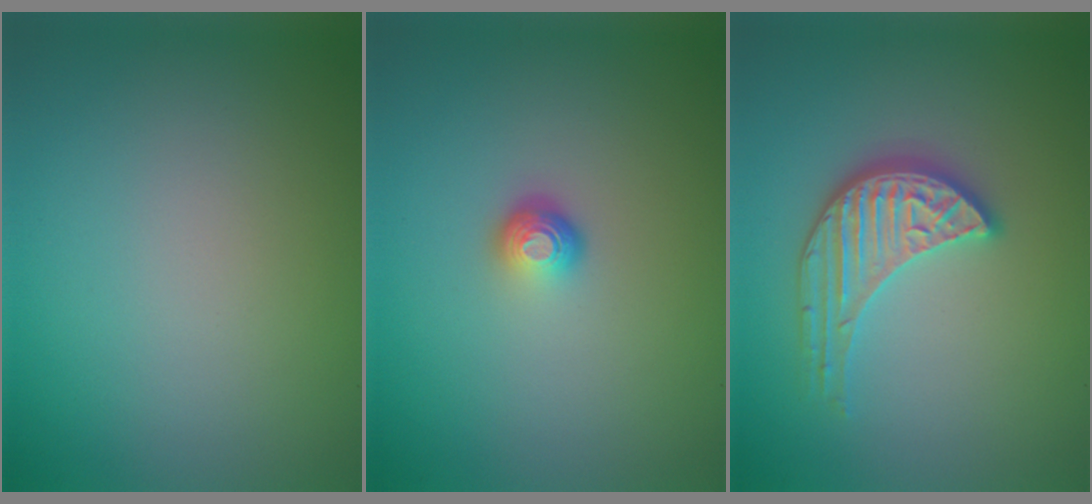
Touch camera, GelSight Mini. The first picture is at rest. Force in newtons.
{"total": 1.7, "press": 1.1, "slide": 1.3}
{"total": 3.9, "press": 3.5, "slide": 1.6}